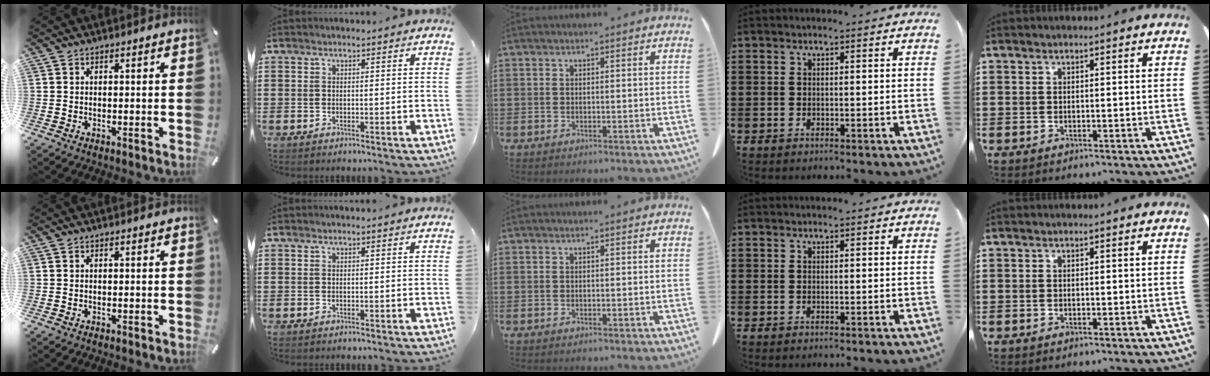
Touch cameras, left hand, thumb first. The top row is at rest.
{}